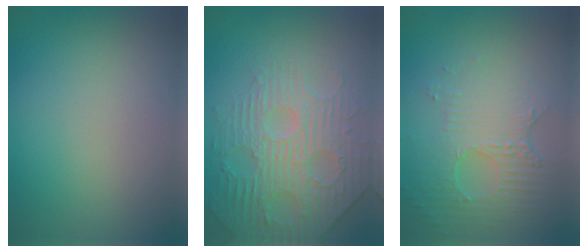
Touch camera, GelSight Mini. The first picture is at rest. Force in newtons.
{"total": 4.4, "press": 4.4, "slide": 0.6}
{"total": 5.2, "press": 3.3, "slide": 4.0}